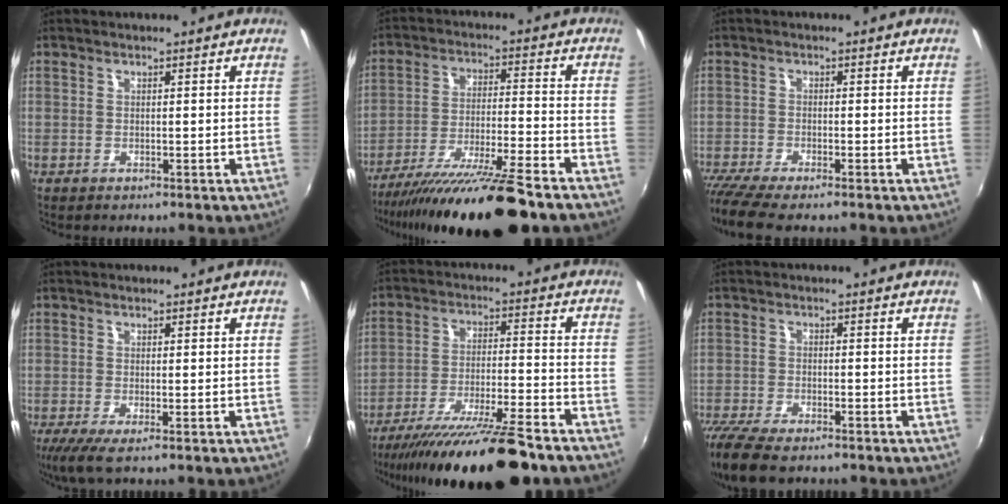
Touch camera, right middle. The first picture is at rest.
{"total": 18.0, "force": [-14.7, 0.0, 10.4], "torque": [-0.198, -0.041, -0.244]}
{"total": 6.5, "force": [-5.5, 0.3, 3.3], "torque": [-0.088, -0.031, -0.101]}
{"total": 3.6, "force": [-1.5, 0.1, 3.2], "torque": [-0.072, -0.013, -0.032]}
{"total": 19.5, "force": [-16.0, 1.3, 11.1], "torque": [-0.208, -0.046, -0.256]}
{"total": 11.5, "force": [-9.2, 3.1, 6.1], "torque": [-0.155, -0.047, -0.170]}